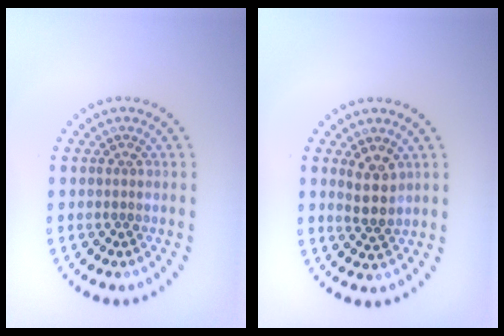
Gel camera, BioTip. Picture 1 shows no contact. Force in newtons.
{"total": 2.5, "press": 2.1, "slide": 1.2}